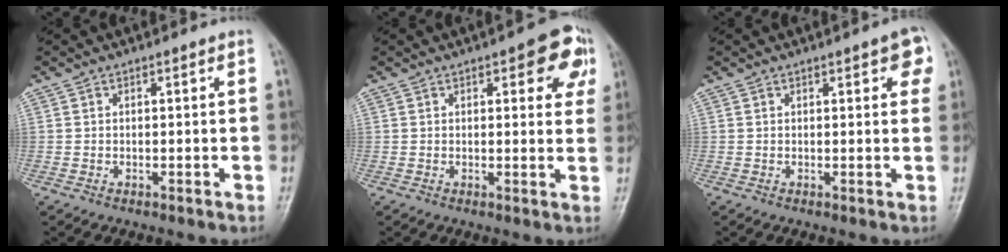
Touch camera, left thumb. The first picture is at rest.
{"total": 8.4, "force": [3.6, 3.3, 6.9], "torque": [-0.047, -0.005, 0.033]}
{"total": 4.3, "force": [1.8, 1.4, 3.7], "torque": [-0.032, -0.001, 0.014]}